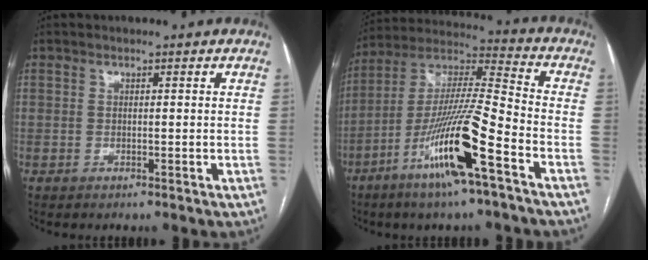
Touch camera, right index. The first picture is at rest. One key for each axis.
{"total": 16.8, "fx": -8.0, "fy": 0.4, "fz": 14.8, "tx": -0.288, "ty": -0.015, "tz": -0.151}